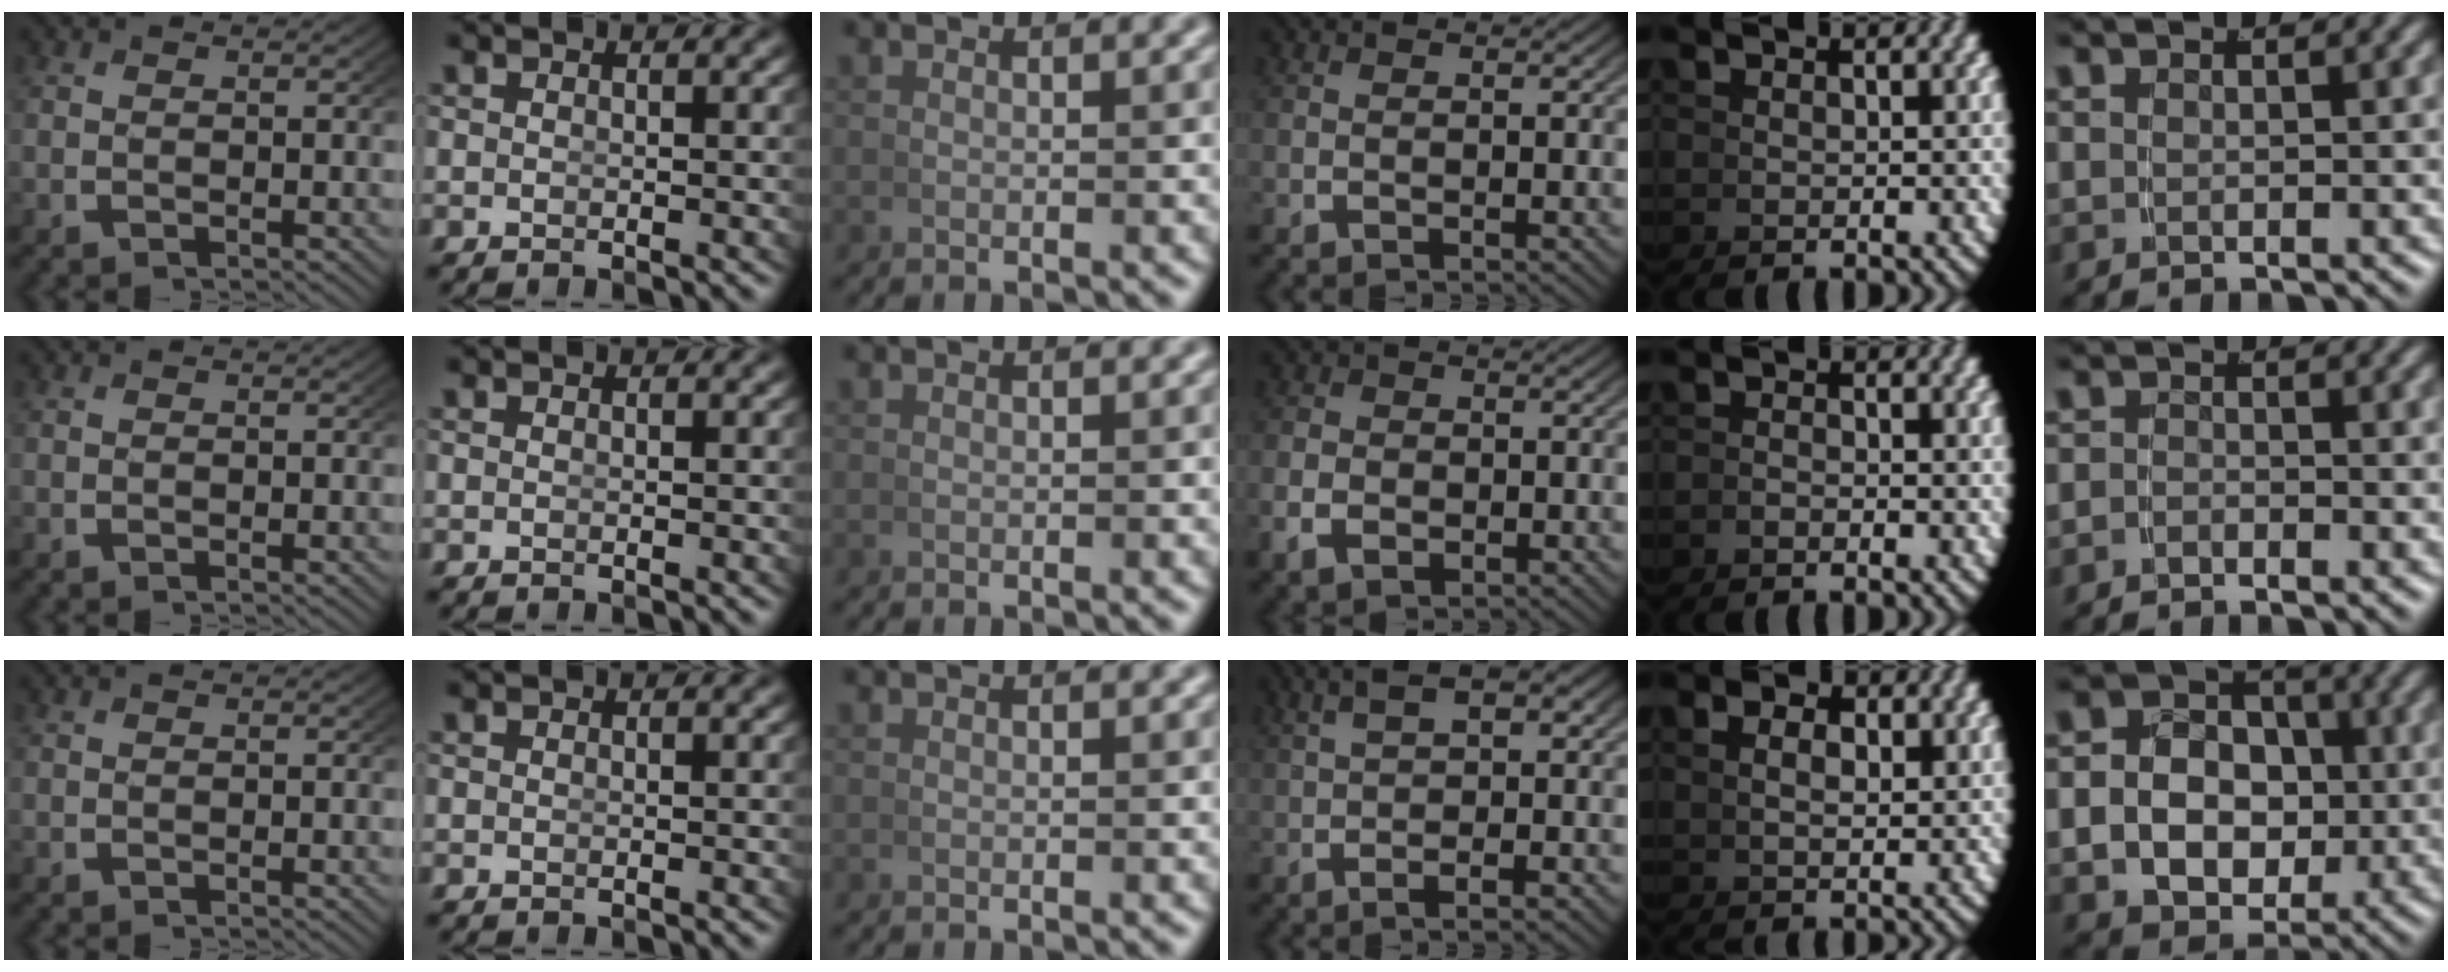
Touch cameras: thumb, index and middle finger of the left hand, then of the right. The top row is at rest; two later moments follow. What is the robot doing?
{"motion": "lift_and_place", "object": "hoodie"}